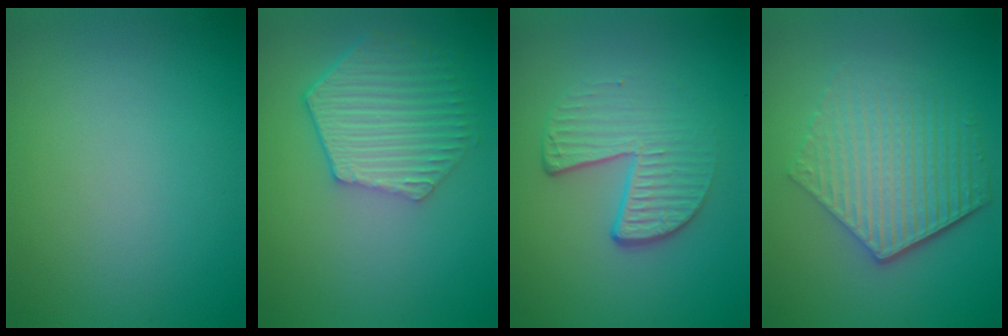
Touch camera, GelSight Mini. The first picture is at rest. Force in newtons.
{"total": 5.9, "press": 4.6, "slide": 3.7}
{"total": 4.5, "press": 2.9, "slide": 3.4}
{"total": 6.1, "press": 4.4, "slide": 4.2}